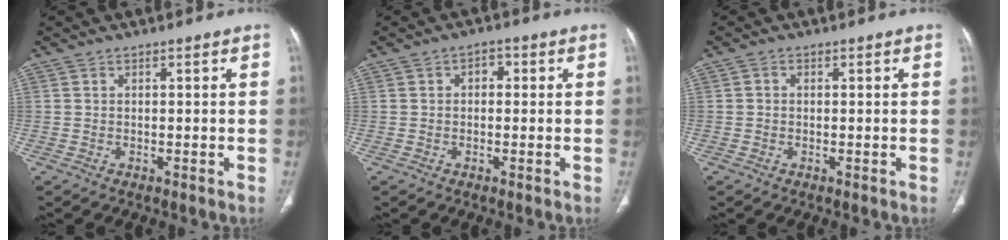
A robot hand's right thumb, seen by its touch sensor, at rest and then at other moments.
{"total": 2.3, "force": [0.4, 1.7, 1.6], "torque": [-0.013, 0.011, 0.002]}
{"total": 0.8, "force": [0.0, 0.7, 0.4], "torque": [-0.003, 0.002, -0.003]}